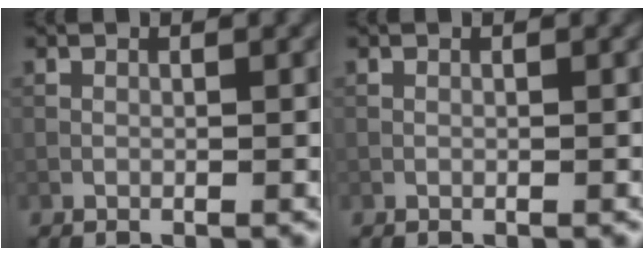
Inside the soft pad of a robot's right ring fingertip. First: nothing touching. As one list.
[{"total": 0.0}]